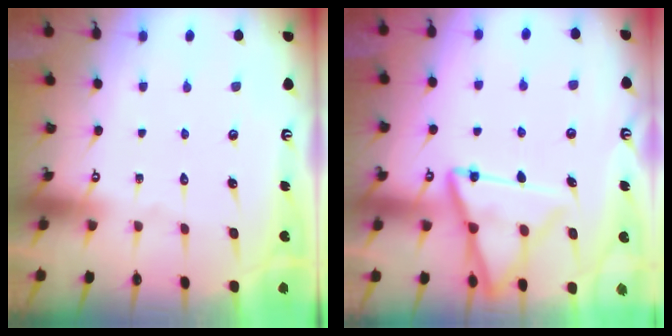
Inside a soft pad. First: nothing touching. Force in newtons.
{"total": 13.8, "press": 13.8, "slide": 1.3}